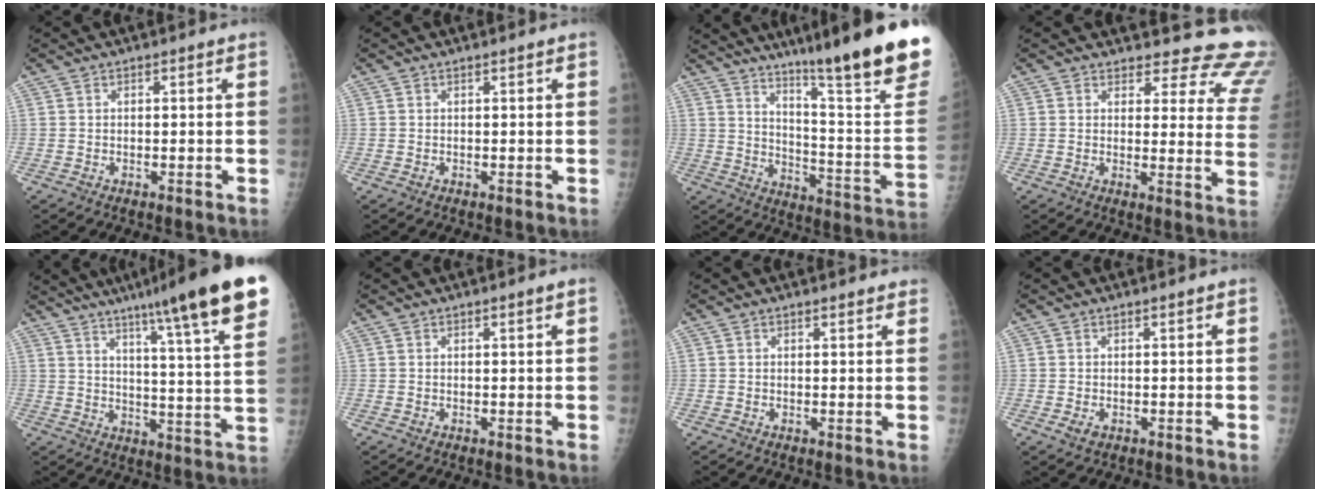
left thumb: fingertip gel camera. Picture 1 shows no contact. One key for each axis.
{"total": 0.0}
{"total": 28.3, "fx": 19.7, "fy": 2.3, "fz": 20.2, "tx": -0.245, "ty": -0.115, "tz": 0.276}
{"total": 16.6, "fx": 15.8, "fy": 4.6, "fz": 2.2, "tx": 0.022, "ty": -0.148, "tz": 0.145}
{"total": 22.8, "fx": 15.3, "fy": 1.4, "fz": 16.9, "tx": -0.228, "ty": -0.060, "tz": 0.205}
{"total": 0.7, "fx": 0.4, "fy": -0.1, "fz": 0.6, "tx": -0.015, "ty": -0.003, "tz": 0.009}
{"total": 1.7, "fx": 1.5, "fy": 0.4, "fz": 0.7, "tx": -0.004, "ty": -0.003, "tz": 0.016}
{"total": 1.6, "fx": 0.0, "fy": 0.9, "fz": 1.3, "tx": -0.022, "ty": 0.001, "tz": 0.005}